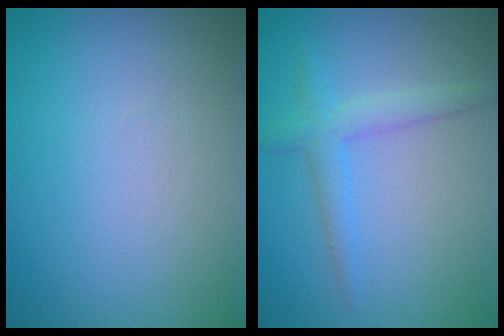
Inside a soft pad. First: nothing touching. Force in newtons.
{"total": 2.3, "press": 2.3, "slide": 0.2}